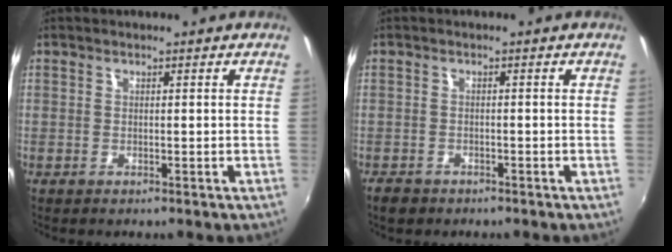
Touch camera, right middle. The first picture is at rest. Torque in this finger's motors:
{"motor_torque": [0.68, -0.65, -0.01, 0.00]}